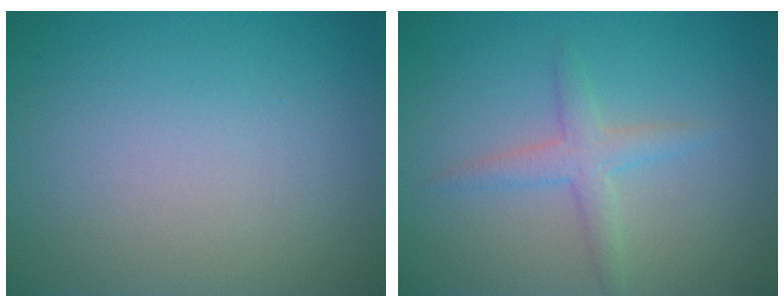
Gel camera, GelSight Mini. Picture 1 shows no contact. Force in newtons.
{"total": 2.3, "press": 2.3, "slide": 0.1}